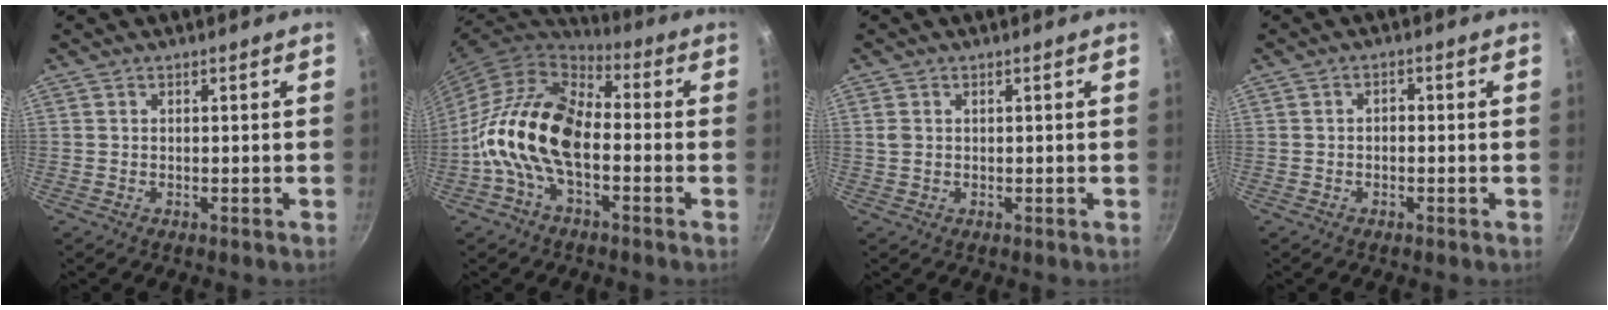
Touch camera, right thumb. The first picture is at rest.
{"total": 17.0, "force": [-3.5, 9.8, 13.4], "torque": [-0.235, 0.042, -0.086]}
{"total": 1.5, "force": [0.4, 1.1, 0.8], "torque": [-0.018, 0.005, 0.008]}
{"total": 1.3, "force": [-0.3, 1.0, 0.8], "torque": [-0.013, 0.010, -0.007]}